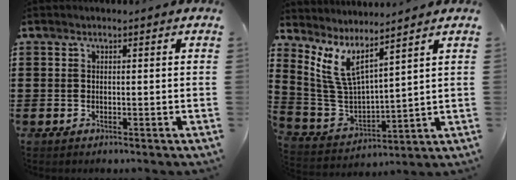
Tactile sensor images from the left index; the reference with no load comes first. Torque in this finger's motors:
{"motor_torque": [2.14, 0.00, 0.45, 0.07]}